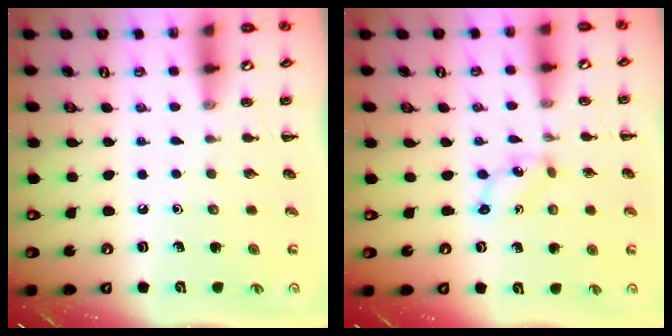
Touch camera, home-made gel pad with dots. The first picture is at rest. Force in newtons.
{"total": 1.1, "press": 1.1, "slide": 0.4}